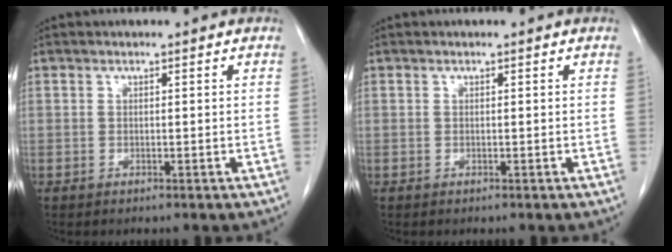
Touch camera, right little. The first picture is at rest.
{"total": 0.0}